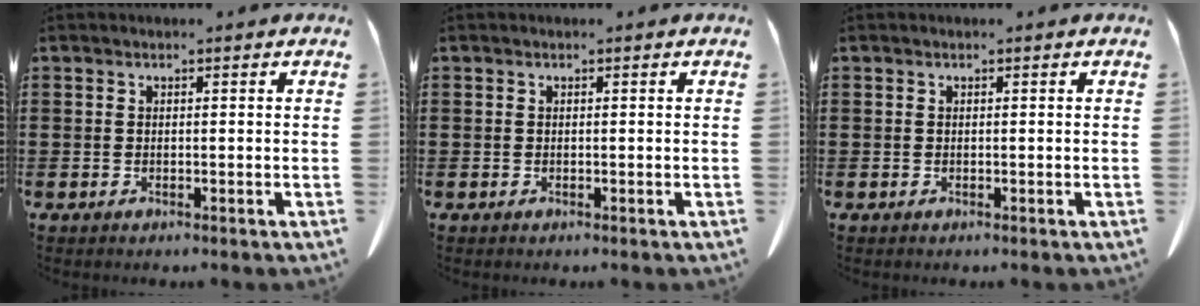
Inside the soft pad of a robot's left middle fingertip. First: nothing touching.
{"total": 0.0}
{"total": 0.0}